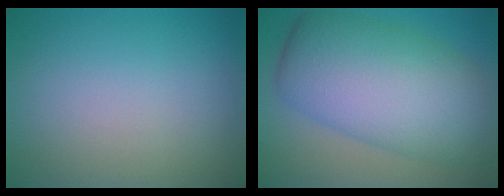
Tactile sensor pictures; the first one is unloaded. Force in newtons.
{"total": 10.8, "press": 10.7, "slide": 0.3}